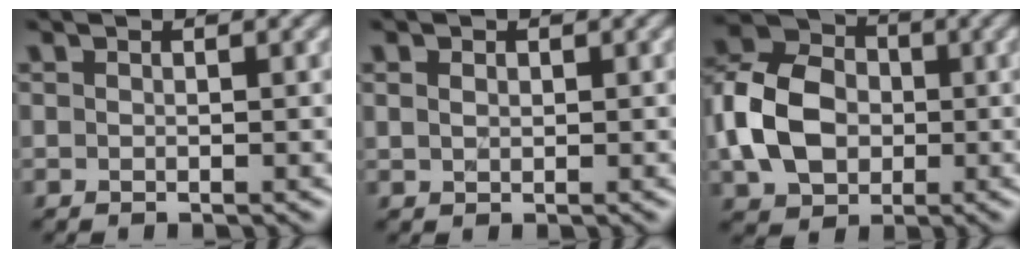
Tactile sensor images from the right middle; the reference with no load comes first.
{"total": 0.8, "force": [0.5, 0.6, 0.2], "torque": [-0.005, 0.002, 0.012]}
{"total": 8.2, "force": [-0.7, 6.4, 5.1], "torque": [-0.122, 0.017, -0.029]}